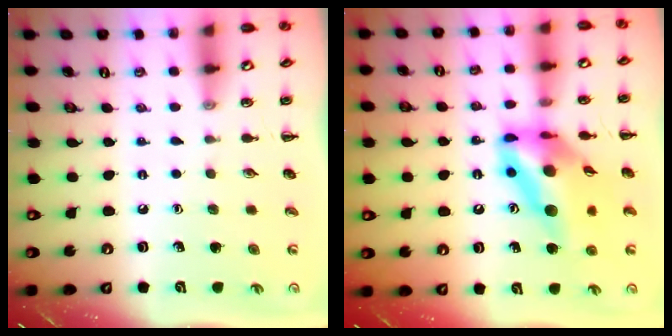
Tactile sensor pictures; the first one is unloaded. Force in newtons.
{"total": 15.1, "press": 14.2, "slide": 5.0}